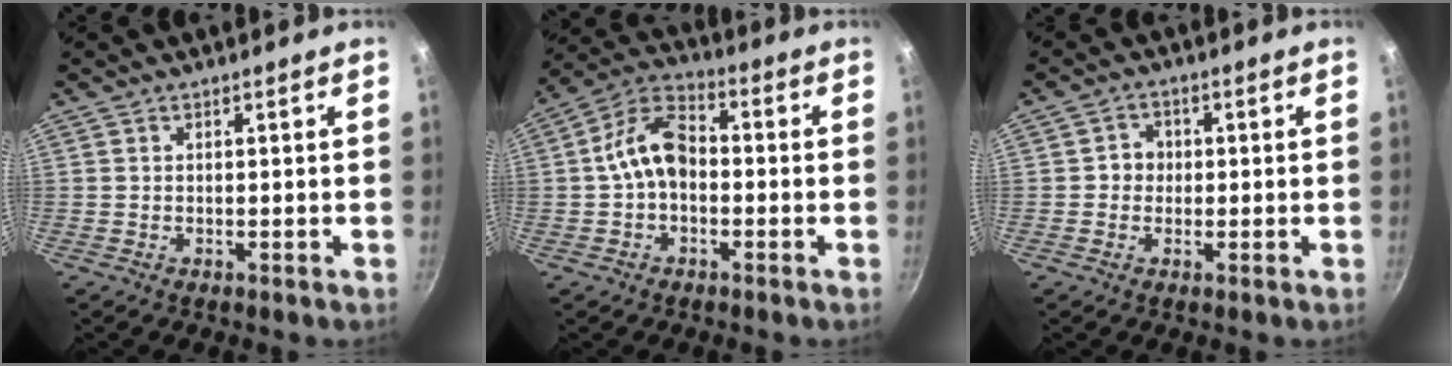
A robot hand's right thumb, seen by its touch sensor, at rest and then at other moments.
{"total": 10.0, "force": [-0.9, 6.6, 7.5], "torque": [-0.117, 0.038, -0.032]}
{"total": 3.2, "force": [-0.1, 3.0, 1.2], "torque": [0.003, 0.007, -0.007]}